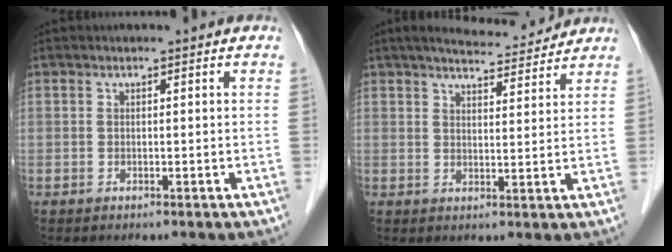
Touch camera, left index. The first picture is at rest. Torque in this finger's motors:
{"motor_torque": [0.77, -0.75, 0.13, 0.00]}